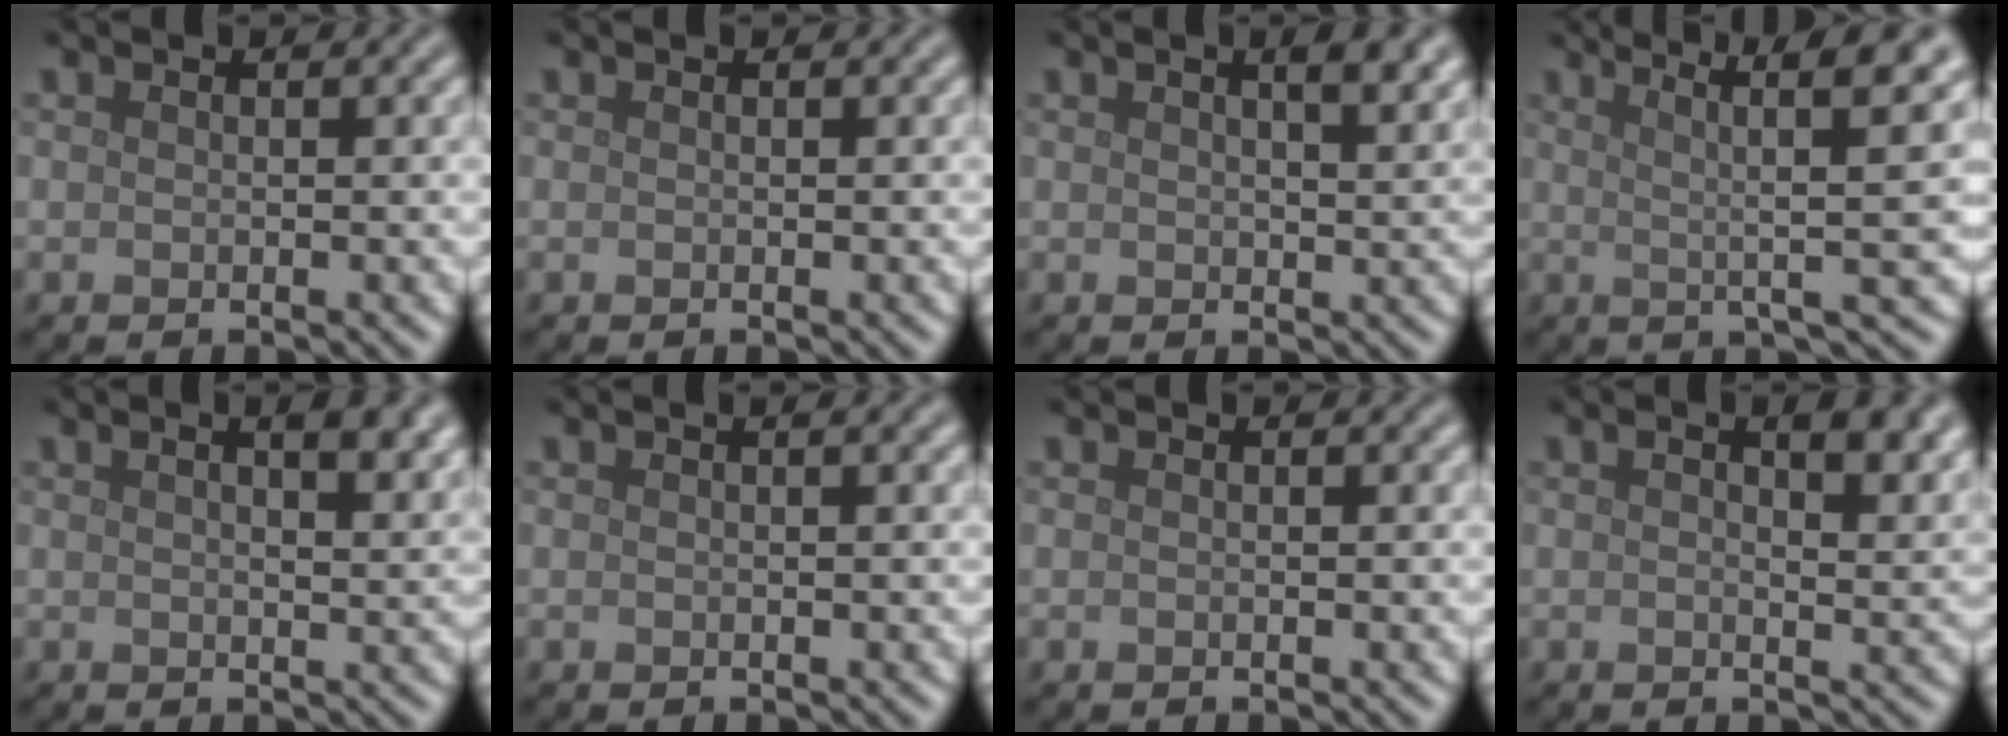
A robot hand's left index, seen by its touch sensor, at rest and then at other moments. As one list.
[{"total": 0.0}, {"total": 2.9, "force": [1.7, 0.9, 2.2], "torque": [-0.024, 0.004, 0.023]}, {"total": 7.3, "force": [2.5, 0.9, 6.9], "torque": [-0.104, 0.017, 0.046]}, {"total": 4.4, "force": [2.2, 1.6, 3.5], "torque": [-0.028, 0.013, 0.014]}, {"total": 0.8, "force": [0.3, 0.2, 0.7], "torque": [-0.006, 0.007, 0.005]}, {"total": 0.0}, {"total": 4.5, "force": [1.8, 1.3, 3.9], "torque": [-0.049, 0.006, 0.020]}]